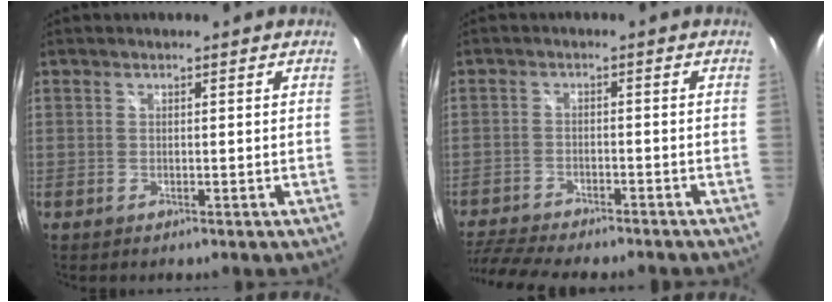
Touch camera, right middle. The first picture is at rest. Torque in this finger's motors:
{"motor_torque": [1.07, -1.07, 0.18, 0.06]}